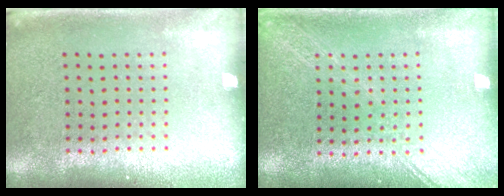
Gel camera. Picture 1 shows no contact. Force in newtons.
{"total": 1.6, "press": 1.5, "slide": 0.6}